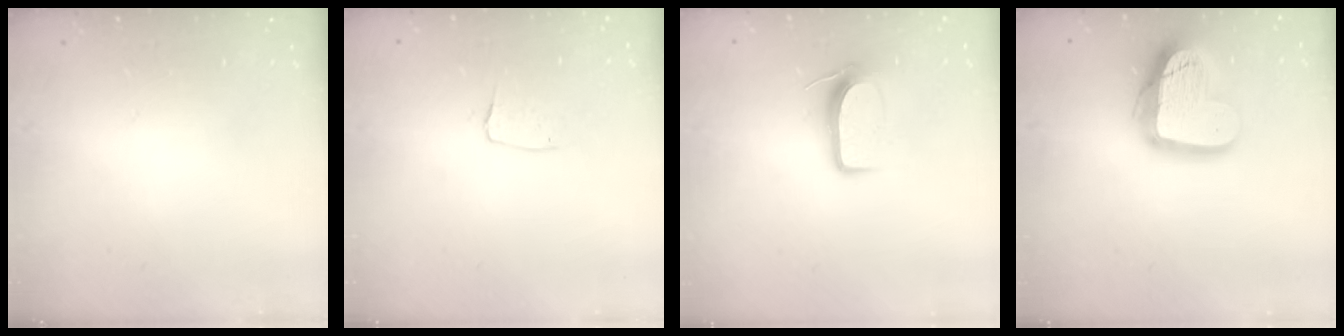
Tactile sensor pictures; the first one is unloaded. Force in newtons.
{"total": 3.7, "press": 3.7, "slide": 0.2}
{"total": 8.0, "press": 8.0, "slide": 0.9}
{"total": 18.3, "press": 18.2, "slide": 1.6}